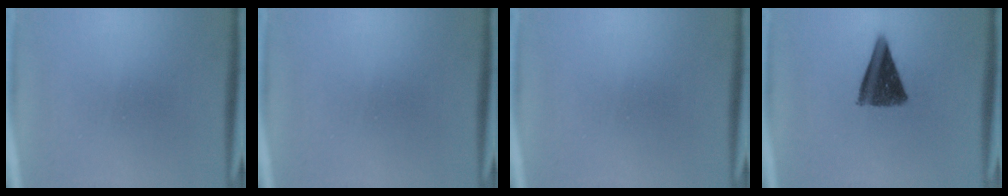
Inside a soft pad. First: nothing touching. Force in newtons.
{"total": 0.0}
{"total": 0.0}
{"total": 10.6}